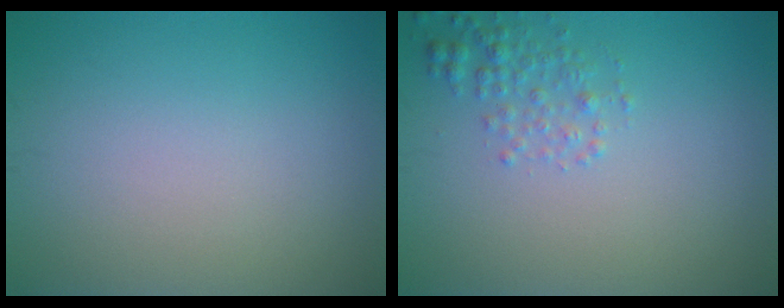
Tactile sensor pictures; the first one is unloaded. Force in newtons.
{"total": 1.9, "press": 1.9, "slide": 0.1}